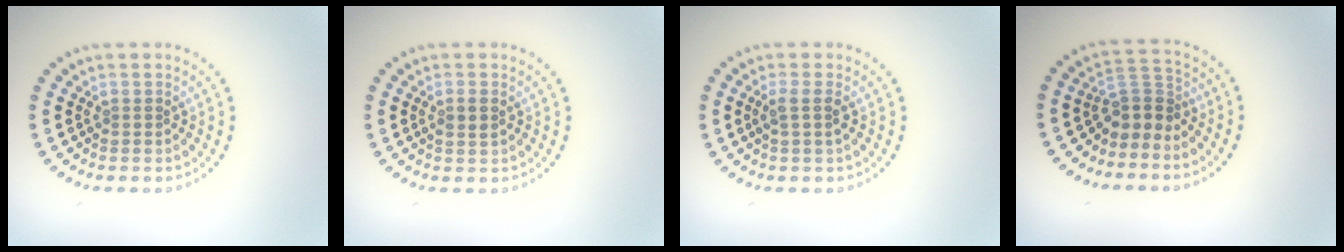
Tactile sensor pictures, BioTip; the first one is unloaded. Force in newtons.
{"total": 1.3, "press": 1.3, "slide": 0.3}
{"total": 1.5, "press": 1.2, "slide": 0.8}
{"total": 2.9, "press": 2.2, "slide": 1.9}